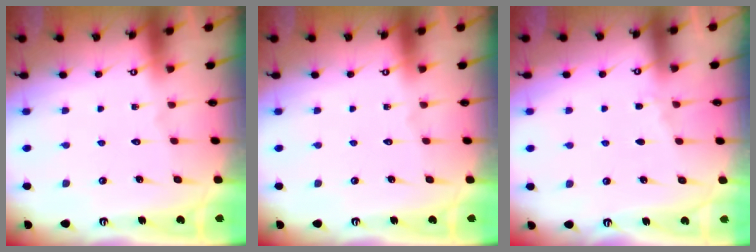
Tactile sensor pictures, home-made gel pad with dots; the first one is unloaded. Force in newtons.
{"total": 0.0}
{"total": 2.8, "press": 2.8, "slide": 0.5}